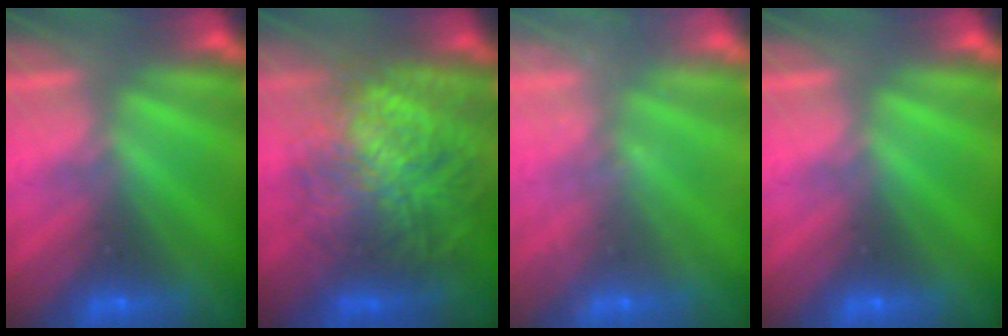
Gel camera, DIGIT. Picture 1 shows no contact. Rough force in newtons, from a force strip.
{"total": 7.2}
{"total": 2.4}
{"total": 0.0}